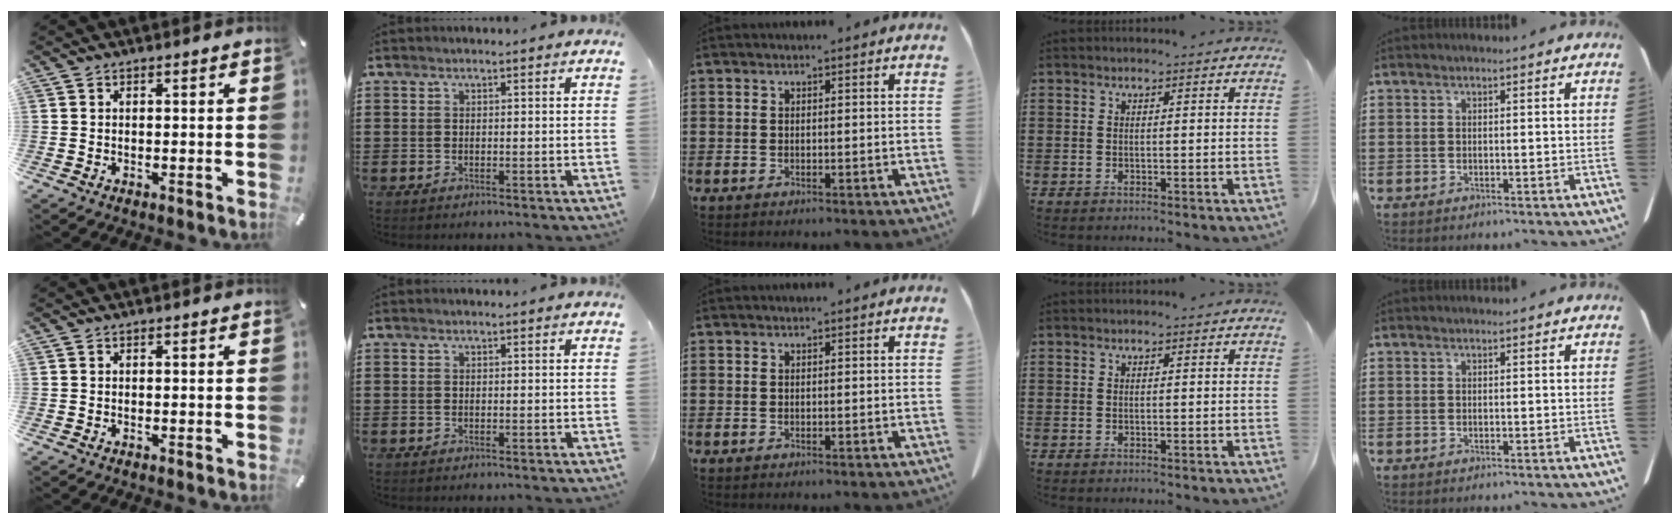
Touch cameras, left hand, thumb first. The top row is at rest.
{}